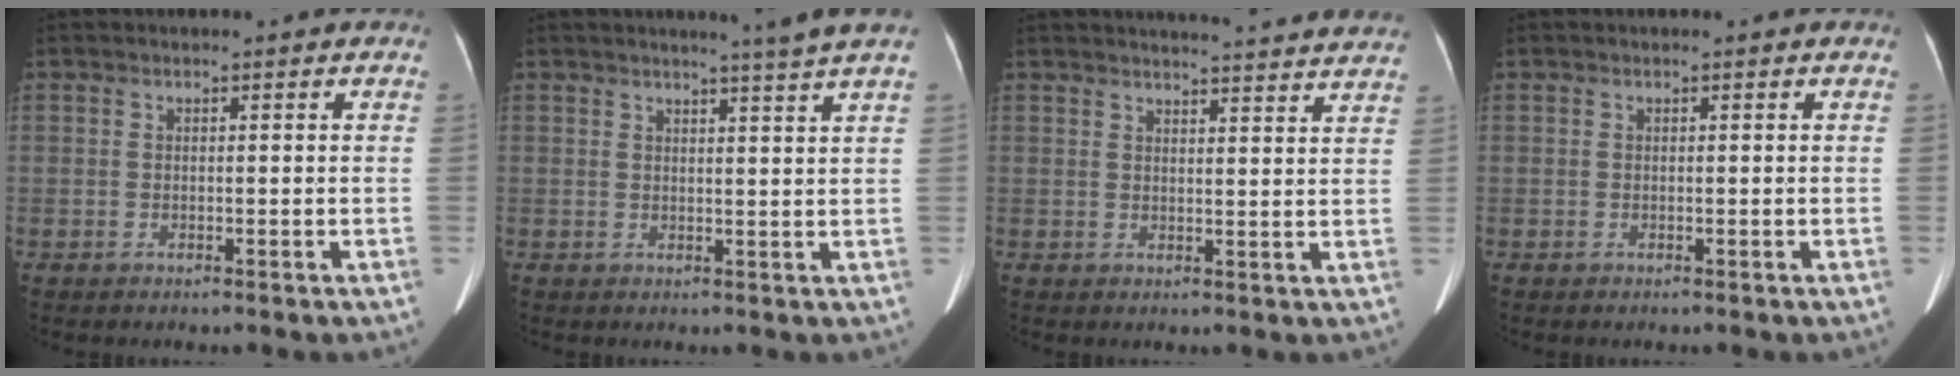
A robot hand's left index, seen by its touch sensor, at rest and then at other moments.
{"total": 4.3, "force": [3.5, -1.5, 1.8], "torque": [-0.026, -0.012, 0.041]}
{"total": 16.7, "force": [16.0, 0.7, 4.7], "torque": [-0.055, -0.015, 0.183]}
{"total": 0.0}